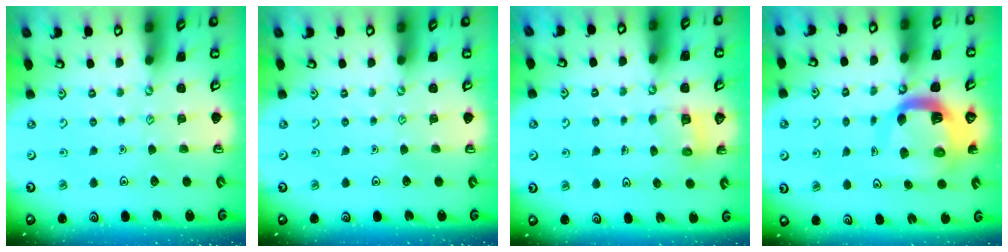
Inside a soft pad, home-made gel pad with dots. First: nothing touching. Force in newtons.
{"total": 0.0}
{"total": 3.8, "press": 3.8, "slide": 0.2}
{"total": 10.7, "press": 10.6, "slide": 1.3}